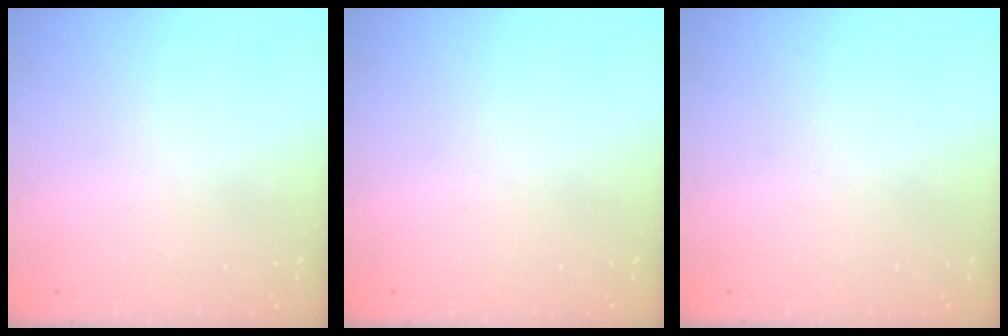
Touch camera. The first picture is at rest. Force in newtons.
{"total": 0.0}
{"total": 0.0}